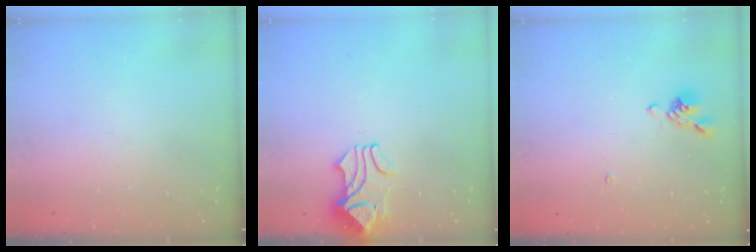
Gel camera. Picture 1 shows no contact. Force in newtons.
{"total": 1.6, "press": 1.2, "slide": 1.0}
{"total": 1.8, "press": 1.5, "slide": 1.0}